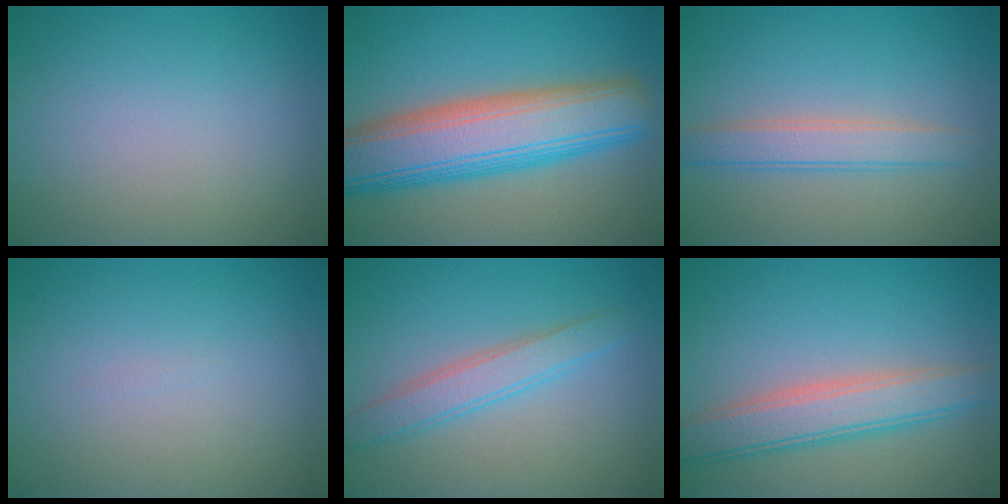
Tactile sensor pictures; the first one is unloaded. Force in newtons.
{"total": 10.4, "press": 10.4, "slide": 0.4}
{"total": 2.9, "press": 2.9, "slide": 0.1}
{"total": 0.0}
{"total": 3.0, "press": 3.0, "slide": 0.0}
{"total": 4.9, "press": 4.9, "slide": 0.1}